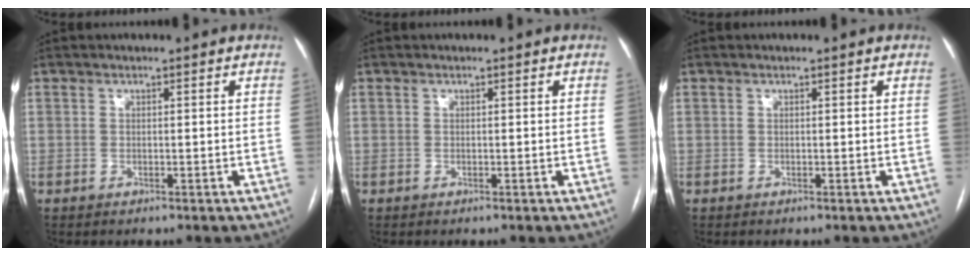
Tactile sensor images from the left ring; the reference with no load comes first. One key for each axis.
{"total": 0.0}
{"total": 0.0}